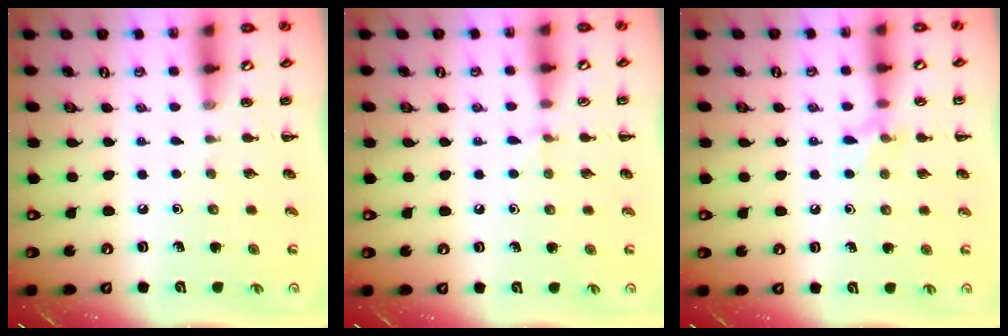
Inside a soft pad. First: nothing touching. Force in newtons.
{"total": 3.8, "press": 3.6, "slide": 1.1}
{"total": 6.6, "press": 6.4, "slide": 1.9}